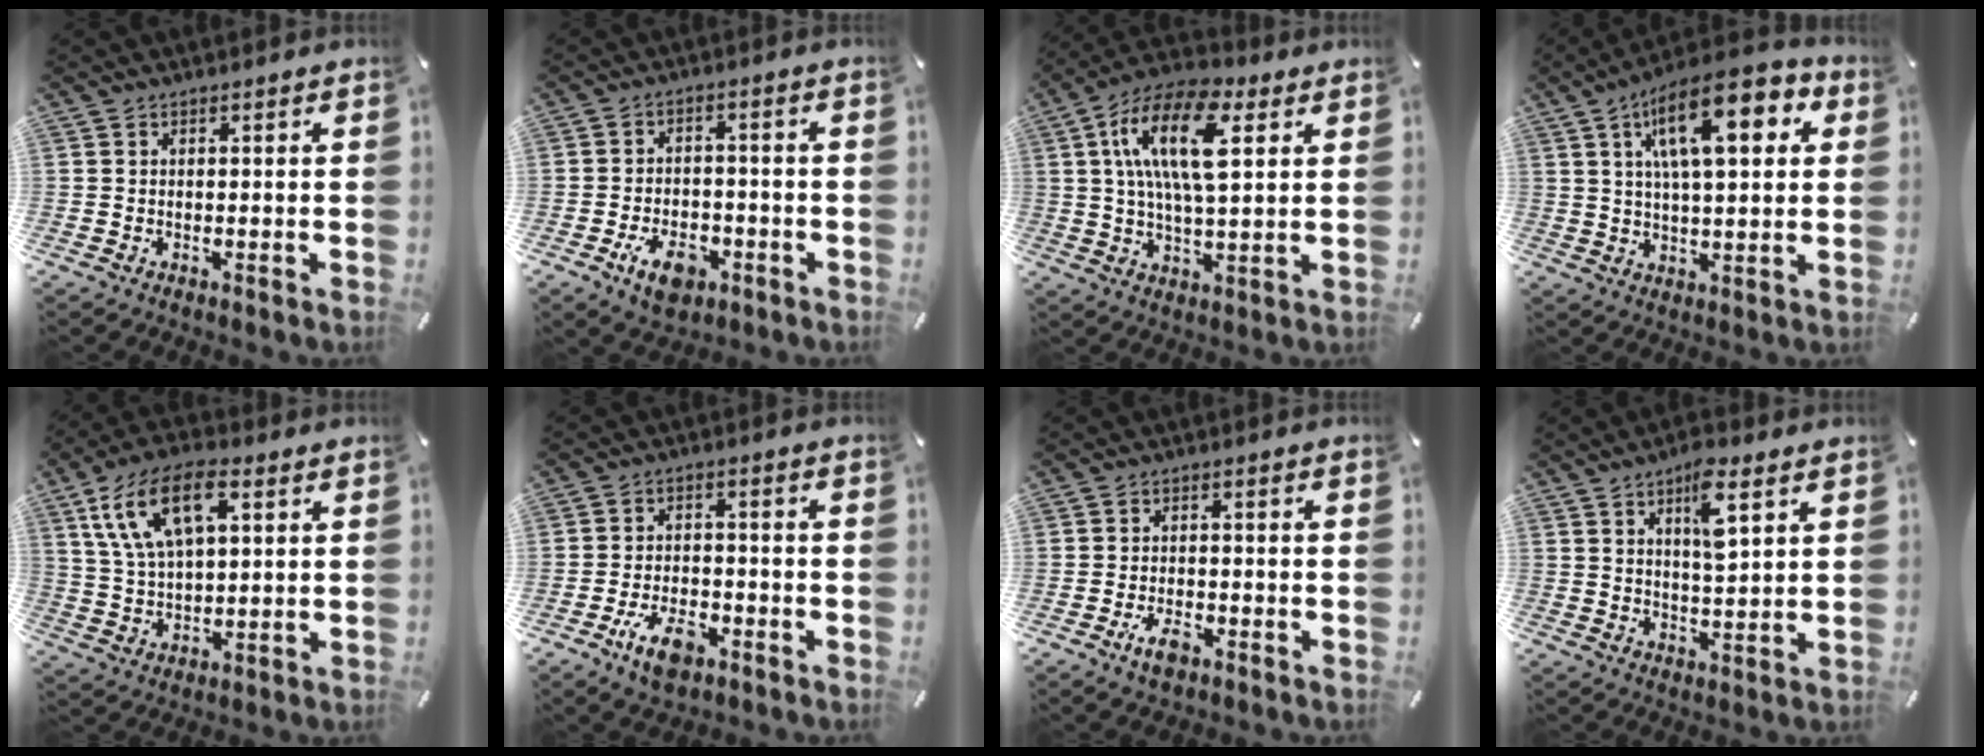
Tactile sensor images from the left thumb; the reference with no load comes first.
{"total": 7.6, "force": [-3.8, 4.6, 4.7], "torque": [-0.087, 0.013, -0.070]}
{"total": 16.6, "force": [5.6, 7.4, 13.8], "torque": [-0.282, -0.002, 0.092]}
{"total": 17.1, "force": [7.1, 6.6, 14.1], "torque": [-0.235, -0.014, 0.109]}
{"total": 14.0, "force": [6.1, 7.3, 10.2], "torque": [-0.219, 0.002, 0.109]}
{"total": 8.0, "force": [-4.5, 4.1, 5.2], "torque": [-0.108, 0.015, -0.080]}
{"total": 4.4, "force": [-2.6, 2.1, 2.8], "torque": [-0.064, 0.008, -0.051]}
{"total": 8.3, "force": [4.3, 2.5, 6.7], "torque": [-0.110, -0.014, 0.068]}